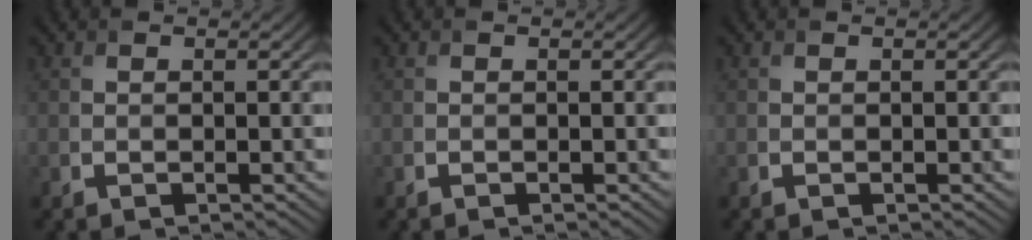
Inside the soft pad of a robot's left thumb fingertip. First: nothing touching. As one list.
[{"total": 0.0}, {"total": 0.0}]